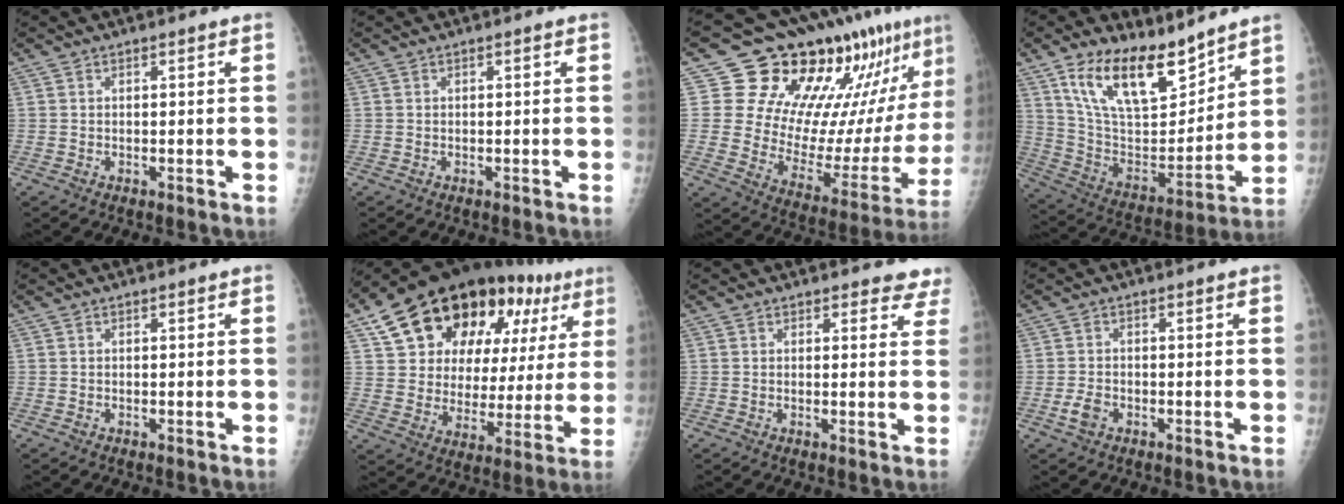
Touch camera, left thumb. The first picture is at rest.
{"total": 0.0}
{"total": 23.6, "force": [16.4, 10.8, 13.1], "torque": [-0.136, -0.085, 0.237]}
{"total": 19.5, "force": [13.3, 8.3, 11.5], "torque": [-0.159, -0.076, 0.251]}
{"total": 0.0}
{"total": 27.5, "force": [14.1, 15.7, 17.6], "torque": [-0.229, 0.009, 0.223]}
{"total": 5.2, "force": [4.7, 2.3, -0.2], "torque": [0.050, -0.023, 0.026]}
{"total": 2.8, "force": [-1.1, 1.9, 1.7], "torque": [-0.034, 0.002, -0.021]}